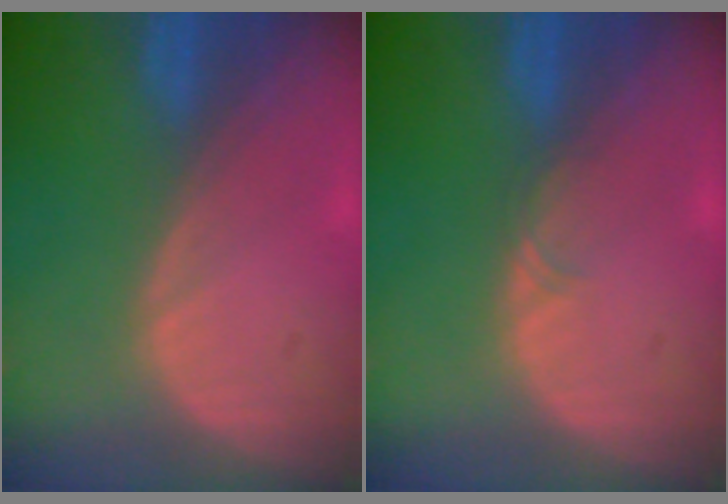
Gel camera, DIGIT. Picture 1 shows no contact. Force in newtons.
{"total": 0.9, "press": 0.8, "slide": 0.2}